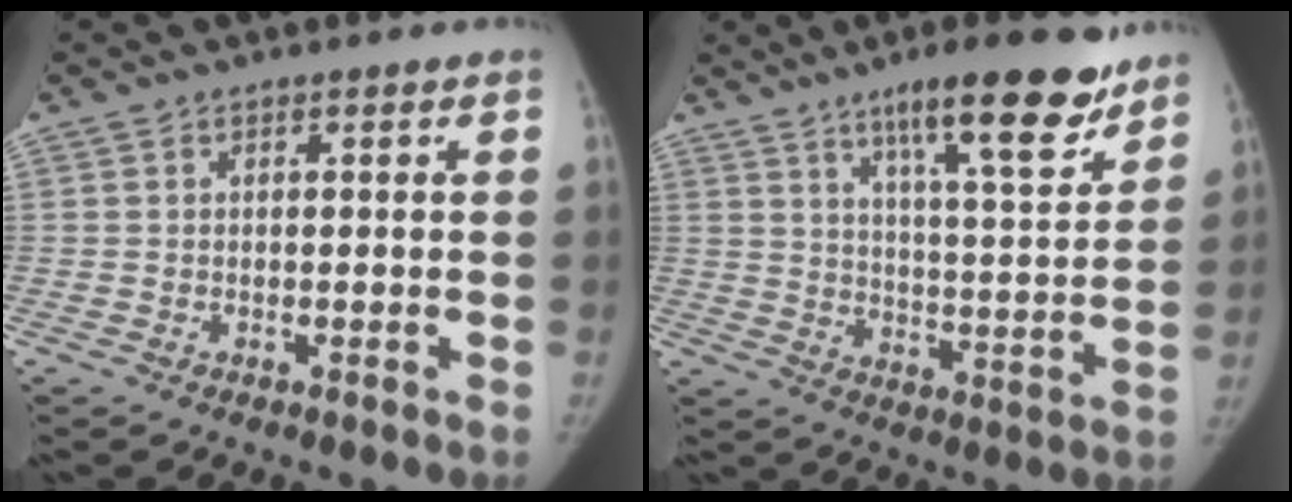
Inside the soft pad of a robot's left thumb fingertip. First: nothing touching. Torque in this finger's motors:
{"motor_torque": [0.90, -0.21, 1.21, -1.18, 0.32]}